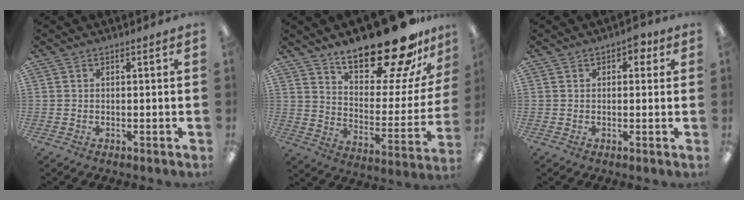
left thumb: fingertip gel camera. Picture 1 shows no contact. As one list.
[{"total": 23.4, "force": [18.8, 6.9, 12.3], "torque": [-0.166, -0.139, 0.308]}, {"total": 3.3, "force": [1.4, 2.1, 2.2], "torque": [-0.020, -0.001, 0.019]}]